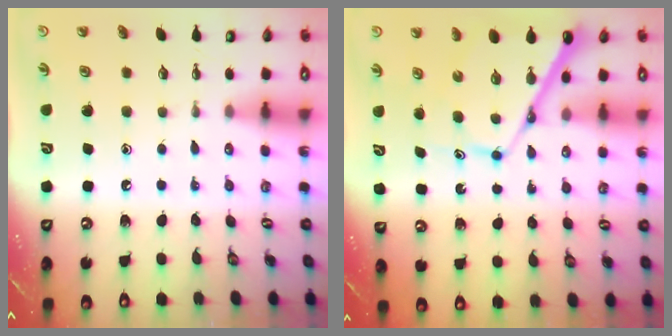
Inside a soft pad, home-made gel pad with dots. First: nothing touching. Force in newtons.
{"total": 11.1, "press": 11.1, "slide": 1.2}